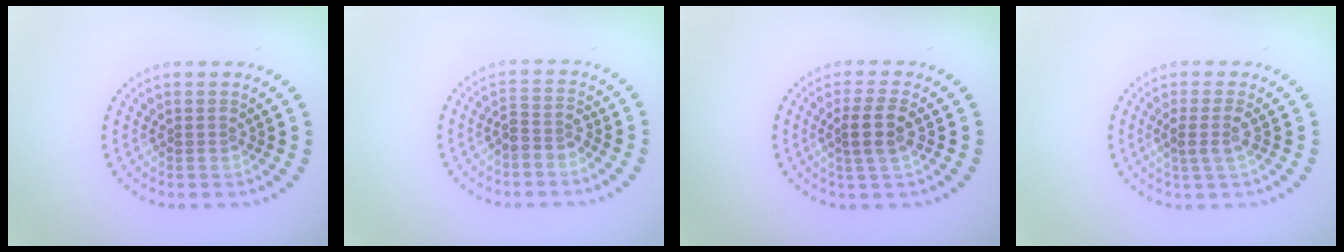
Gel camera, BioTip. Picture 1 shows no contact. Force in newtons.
{"total": 2.0, "press": 1.7, "slide": 1.2}
{"total": 2.6, "press": 2.4, "slide": 1.1}
{"total": 1.9, "press": 1.4, "slide": 1.3}